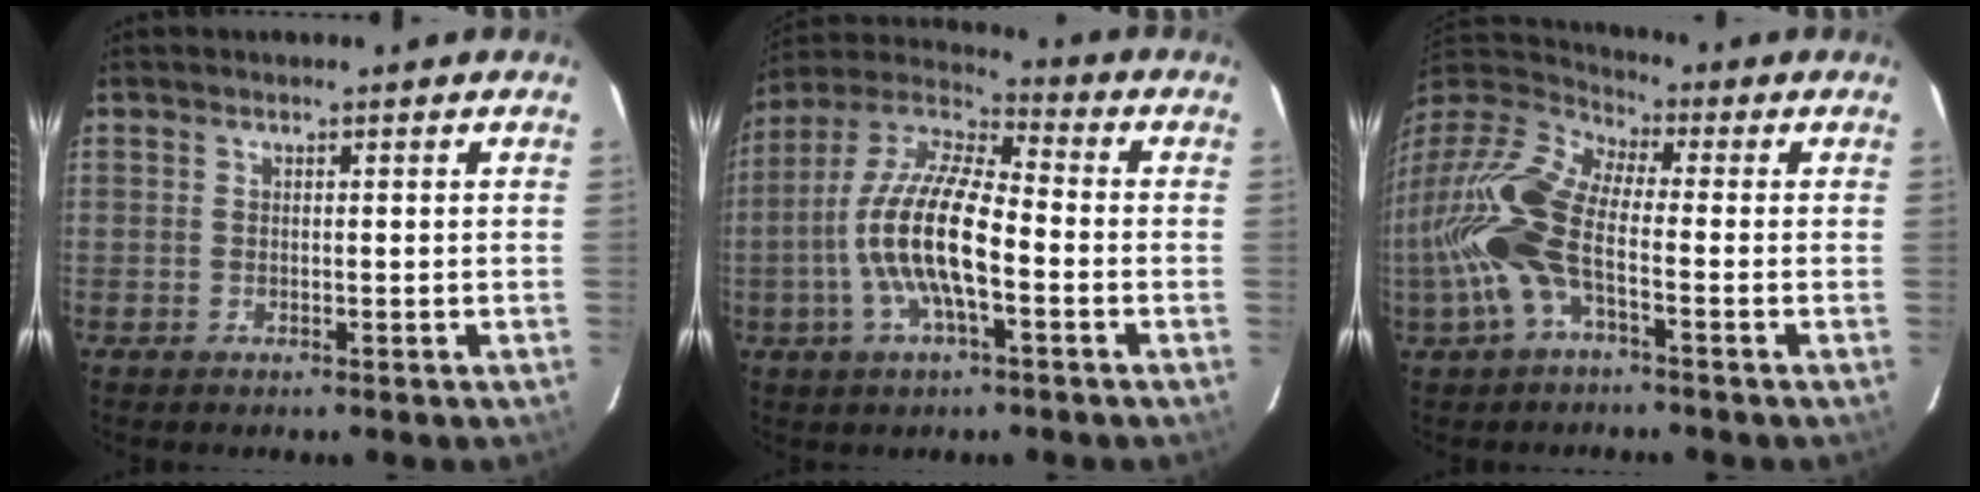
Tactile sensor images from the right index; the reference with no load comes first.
{"total": 15.4, "force": [-3.5, 4.7, 14.2], "torque": [-0.281, 0.003, -0.076]}
{"total": 18.1, "force": [-4.6, 7.5, 15.8], "torque": [-0.335, -0.009, -0.103]}